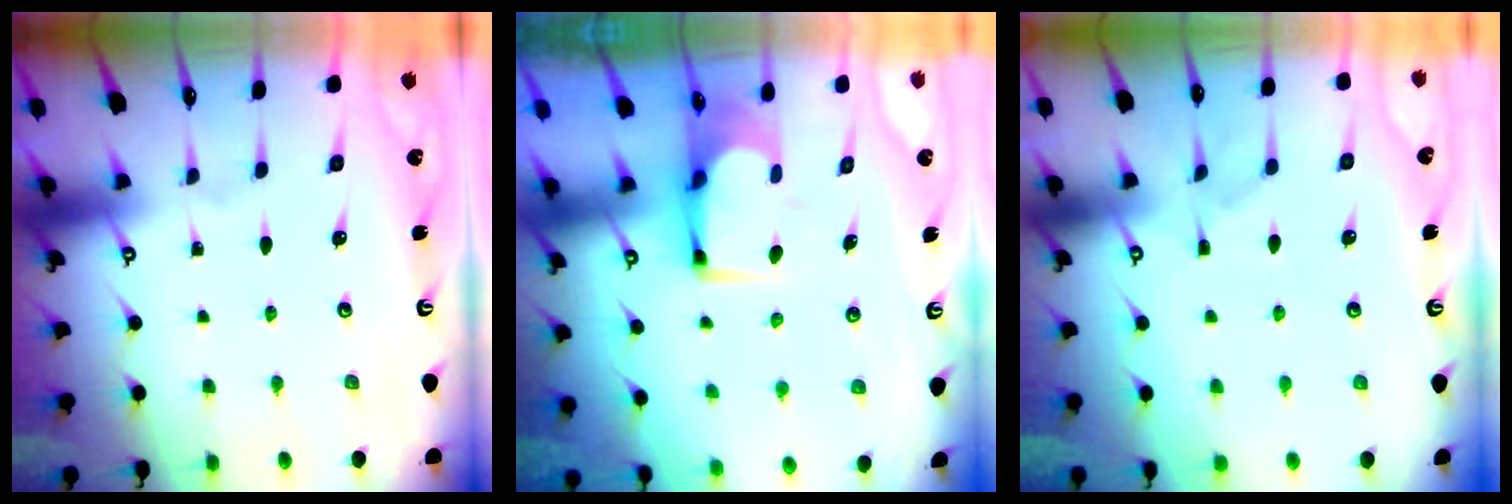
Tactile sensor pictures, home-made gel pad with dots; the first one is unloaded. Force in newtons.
{"total": 2.4, "press": 2.4, "slide": 0.2}
{"total": 1.6, "press": 1.2, "slide": 1.2}